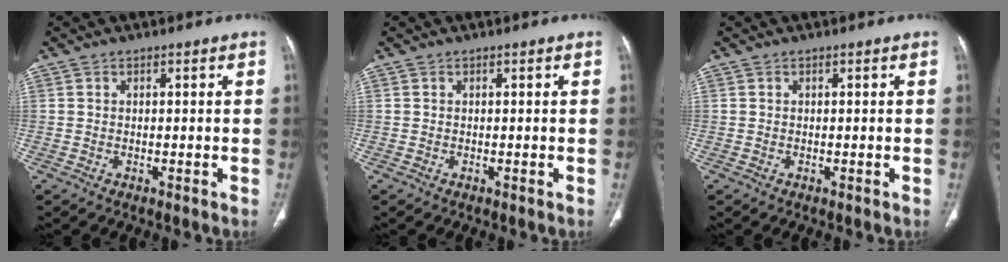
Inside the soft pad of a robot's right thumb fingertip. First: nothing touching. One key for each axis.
{"total": 0.0}
{"total": 0.0}